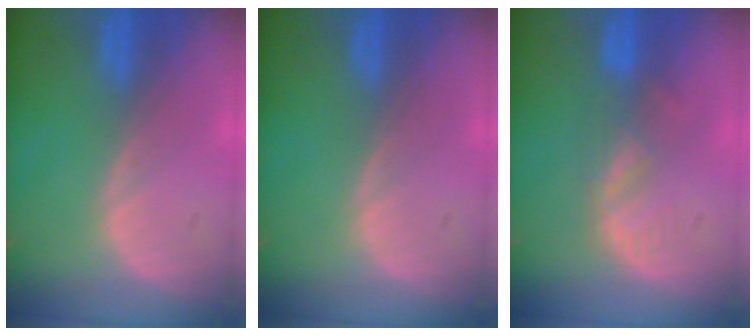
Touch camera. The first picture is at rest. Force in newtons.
{"total": 0.0}
{"total": 3.6, "press": 3.1, "slide": 1.8}